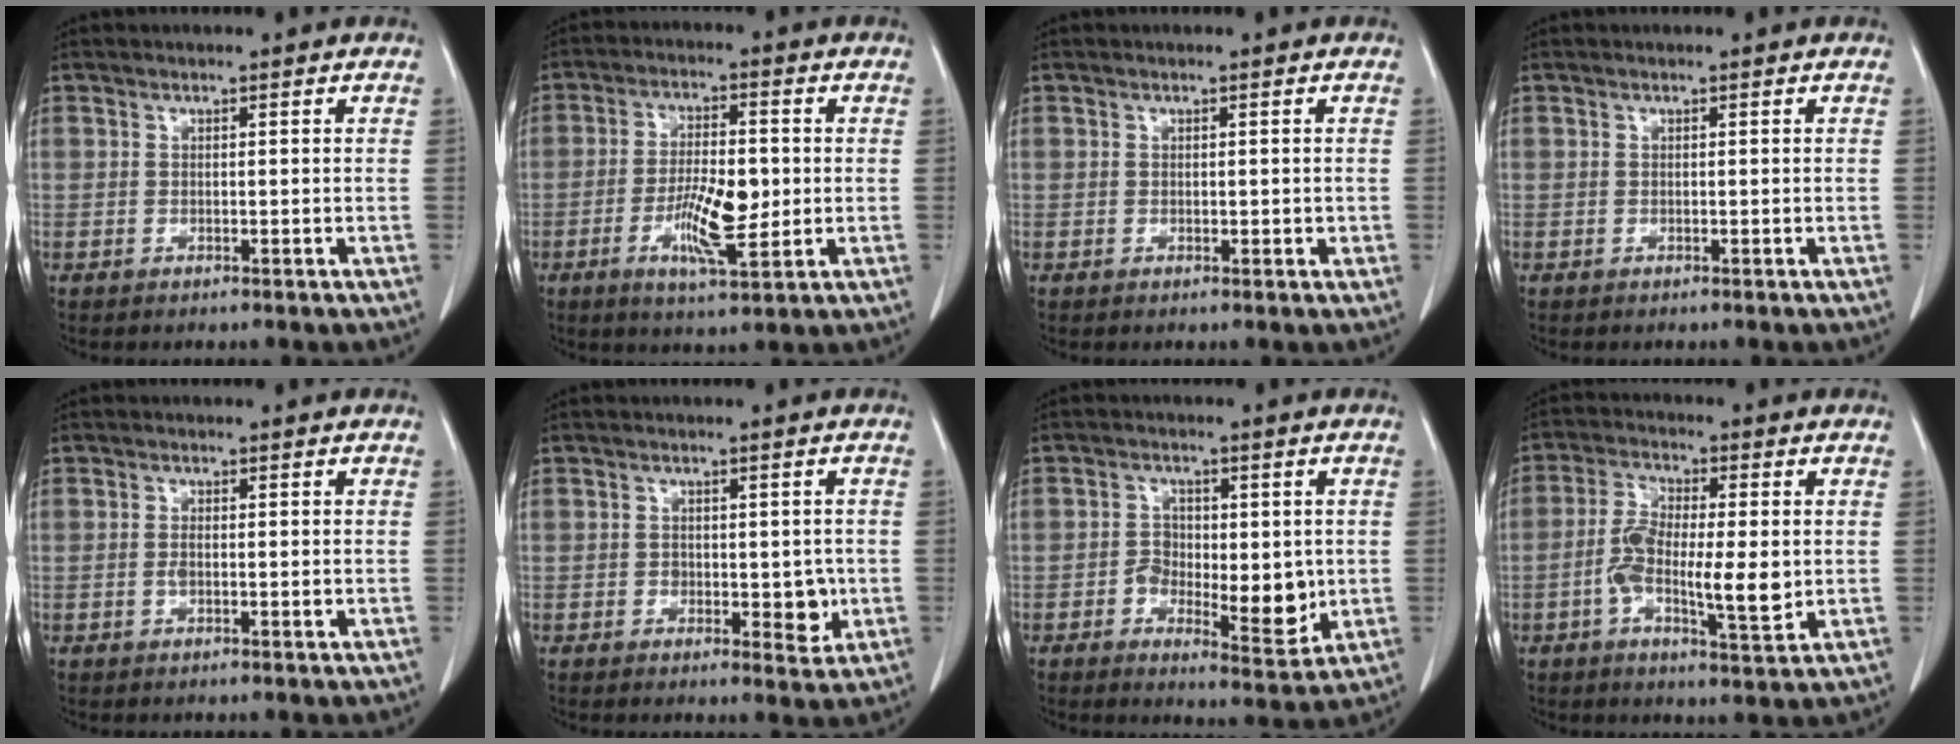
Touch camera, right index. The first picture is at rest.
{"total": 9.0, "force": [-1.6, 2.3, 8.5], "torque": [-0.157, -0.006, -0.026]}
{"total": 1.1, "force": [-0.1, 0.7, 0.9], "torque": [-0.010, -0.002, 0.002]}
{"total": 0.0}
{"total": 1.9, "force": [-0.3, 0.8, 1.7], "torque": [-0.037, -0.001, -0.004]}
{"total": 5.0, "force": [-0.9, 2.8, 4.0], "torque": [-0.041, -0.002, -0.007]}
{"total": 8.8, "force": [-1.2, 4.6, 7.4], "torque": [-0.094, -0.003, -0.011]}
{"total": 10.1, "force": [-1.3, 2.8, 9.6], "torque": [-0.175, -0.004, -0.024]}